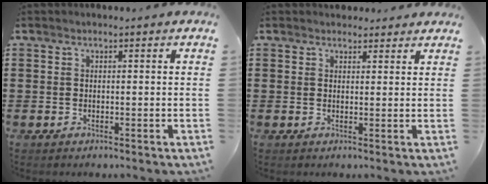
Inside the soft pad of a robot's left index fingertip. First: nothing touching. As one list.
[{"total": 1.9, "force": [1.8, 0.7, 0.1], "torque": [0.002, -0.002, 0.034]}]